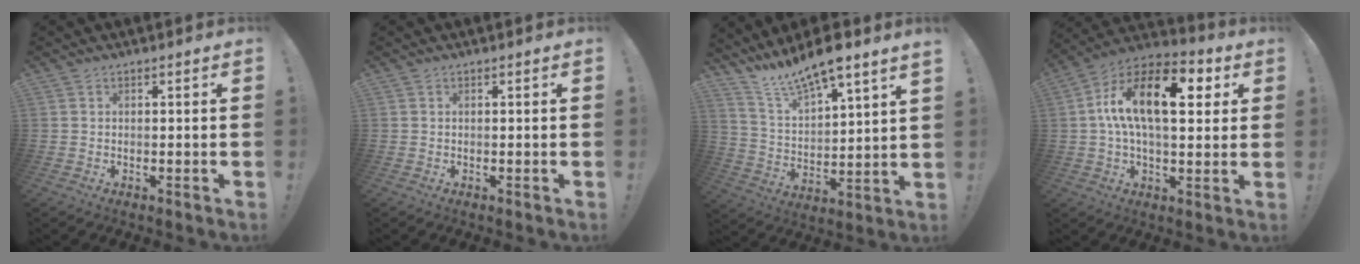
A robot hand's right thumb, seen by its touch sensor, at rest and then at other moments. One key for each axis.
{"total": 0.0}
{"total": 11.2, "fx": 10.3, "fy": 0.7, "fz": 4.2, "tx": -0.091, "ty": -0.097, "tz": 0.179}
{"total": 19.9, "fx": 4.4, "fy": 9.8, "fz": 16.7, "tx": -0.290, "ty": -0.006, "tz": 0.062}